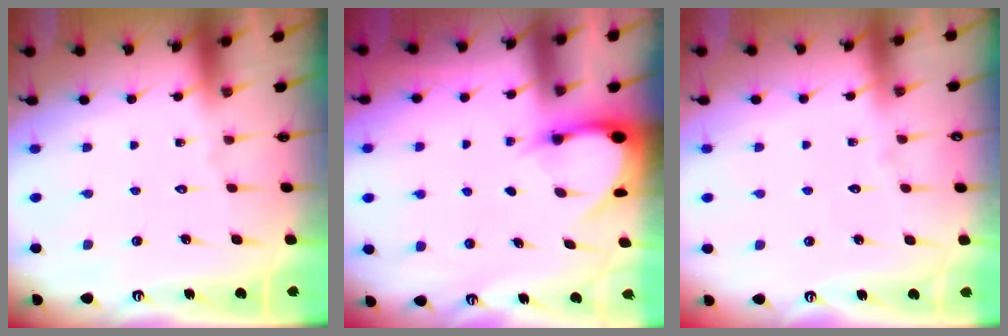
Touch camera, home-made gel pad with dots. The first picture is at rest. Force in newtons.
{"total": 3.2, "press": 3.2, "slide": 0.2}
{"total": 3.8, "press": 3.8, "slide": 0.4}